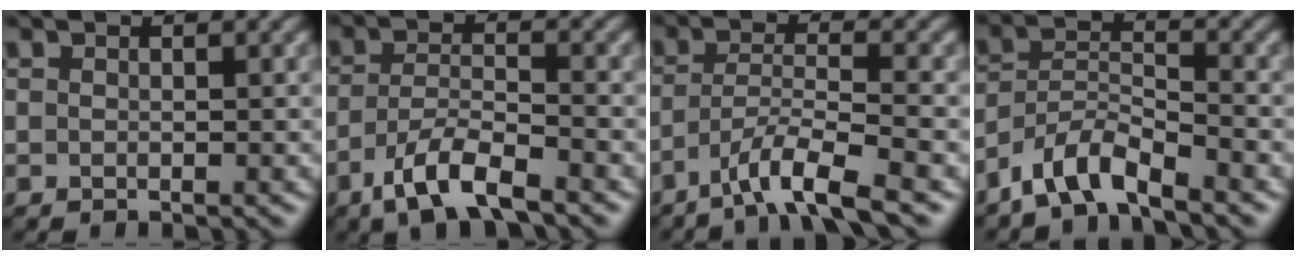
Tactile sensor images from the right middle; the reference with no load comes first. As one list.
[{"total": 5.5, "force": [-3.7, 1.6, 3.8], "torque": [-0.076, -0.002, -0.074]}, {"total": 5.5, "force": [-3.7, 0.7, 4.0], "torque": [-0.066, 0.003, -0.074]}, {"total": 4.7, "force": [-3.8, 1.1, 2.5], "torque": [-0.047, 0.003, -0.081]}]